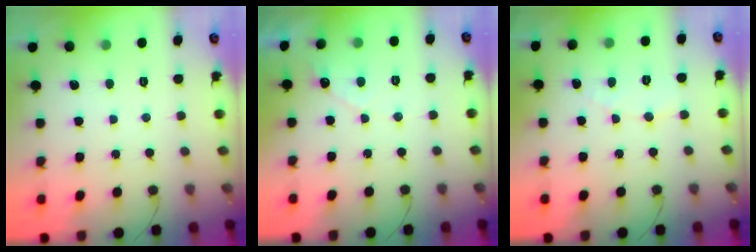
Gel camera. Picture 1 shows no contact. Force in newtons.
{"total": 4.8, "press": 4.8, "slide": 0.3}
{"total": 3.9, "press": 3.9, "slide": 0.3}